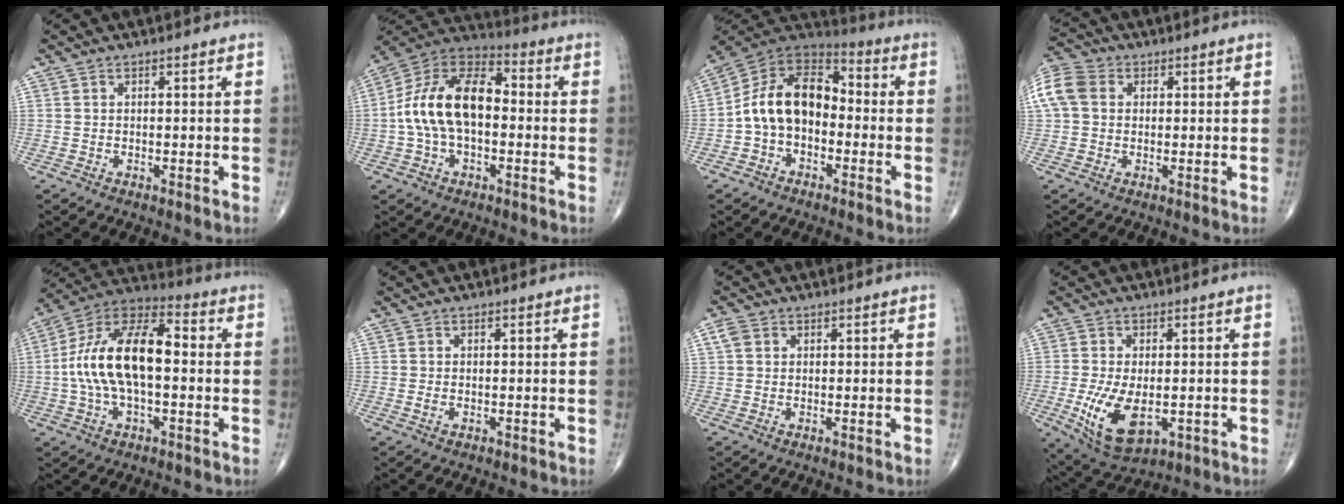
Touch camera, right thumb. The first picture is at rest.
{"total": 16.5, "force": [-0.6, 9.6, 13.5], "torque": [-0.243, 0.042, -0.020]}
{"total": 14.0, "force": [-2.0, 9.6, 9.9], "torque": [-0.153, 0.050, -0.050]}
{"total": 11.3, "force": [2.5, 9.0, 6.4], "torque": [-0.155, 0.029, 0.042]}
{"total": 17.8, "force": [-0.3, 8.7, 15.5], "torque": [-0.292, 0.040, -0.013]}
{"total": 0.9, "force": [-0.2, 0.6, 0.7], "torque": [-0.019, -0.001, -0.003]}
{"total": 2.4, "force": [0.8, 1.9, 1.1], "torque": [-0.021, 0.006, 0.015]}
{"total": 11.1, "force": [-2.4, 6.0, 9.1], "torque": [-0.165, -0.015, -0.026]}